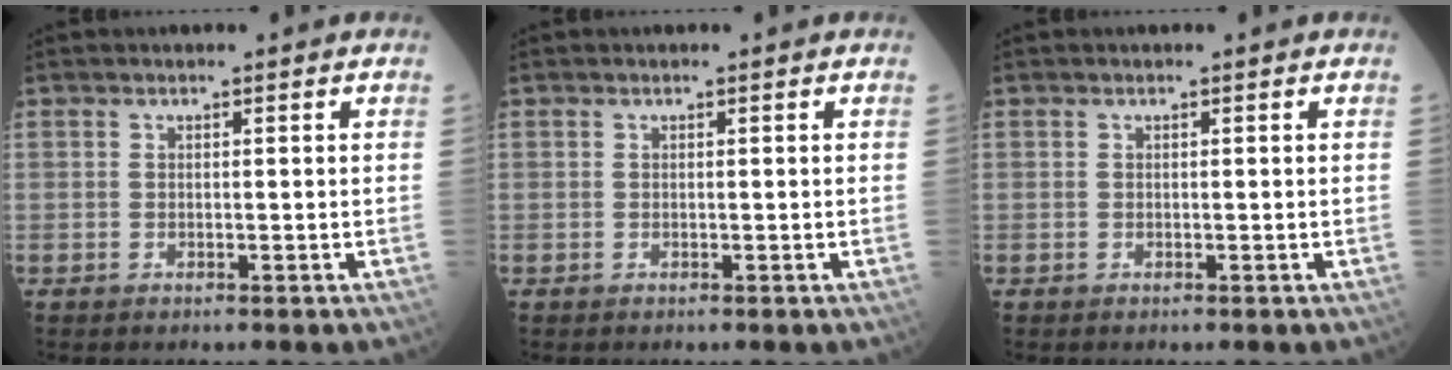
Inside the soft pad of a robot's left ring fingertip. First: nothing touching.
{"total": 0.0}
{"total": 0.0}